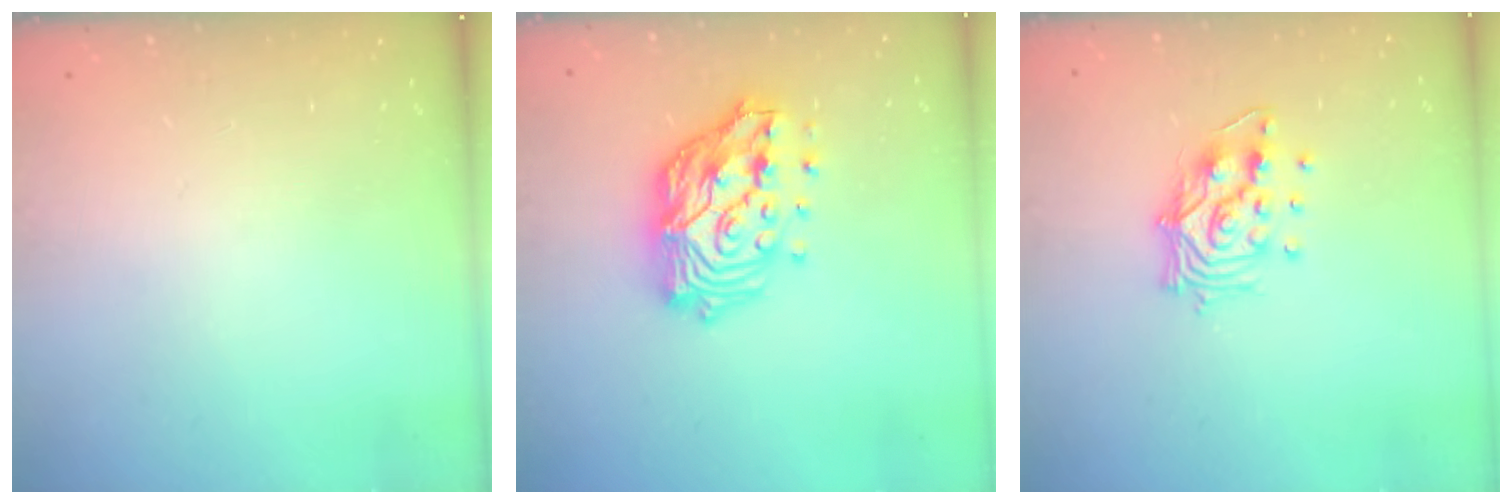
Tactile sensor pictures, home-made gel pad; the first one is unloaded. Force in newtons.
{"total": 17.9, "press": 17.8, "slide": 1.7}
{"total": 12.4, "press": 12.4, "slide": 1.0}